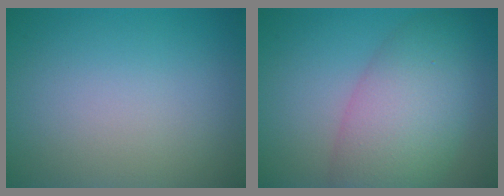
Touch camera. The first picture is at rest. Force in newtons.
{"total": 7.8, "press": 7.8, "slide": 0.3}